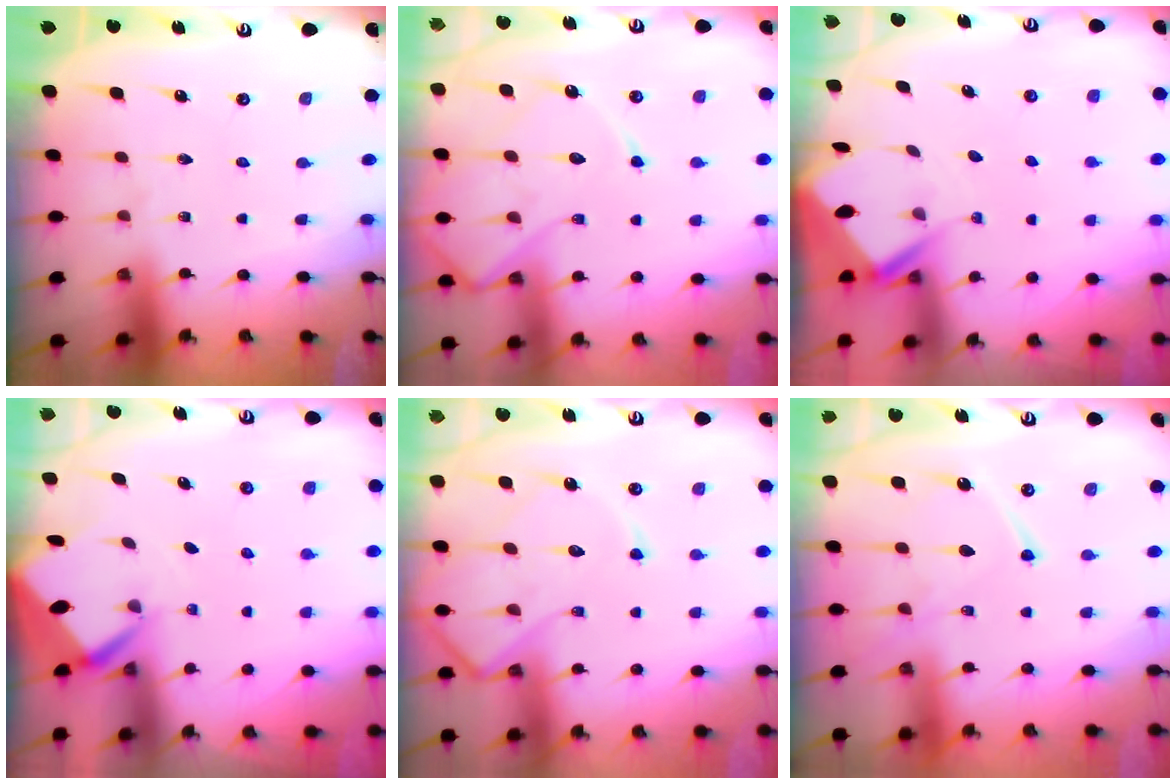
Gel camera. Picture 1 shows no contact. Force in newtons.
{"total": 12.9, "press": 12.8, "slide": 1.2}
{"total": 3.9, "press": 3.9, "slide": 0.3}
{"total": 2.8, "press": 2.8, "slide": 0.2}
{"total": 12.3, "press": 12.3, "slide": 1.3}
{"total": 11.8, "press": 11.8, "slide": 1.2}